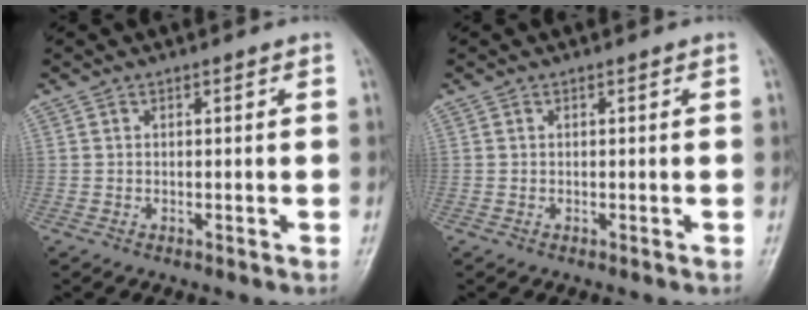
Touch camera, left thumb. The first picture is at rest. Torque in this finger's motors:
{"motor_torque": [-0.01, 0.02, -0.02, 0.02, 0.00]}